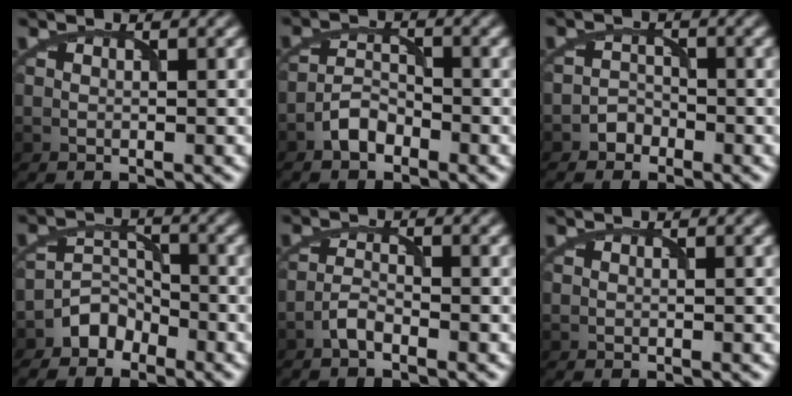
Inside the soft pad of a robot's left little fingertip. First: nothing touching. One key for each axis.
{"total": 2.5, "fx": -2.0, "fy": 1.1, "fz": 1.0, "tx": -0.014, "ty": 0.011, "tz": -0.039}
{"total": 1.5, "fx": -1.2, "fy": 0.8, "fz": -0.1, "tx": 0.009, "ty": 0.008, "tz": -0.021}
{"total": 2.8, "fx": -2.3, "fy": 1.6, "fz": 0.2, "tx": 0.011, "ty": 0.014, "tz": -0.042}
{"total": 1.7, "fx": -1.4, "fy": 0.4, "fz": 0.8, "tx": -0.015, "ty": 0.006, "tz": -0.031}
{"total": 0.0}